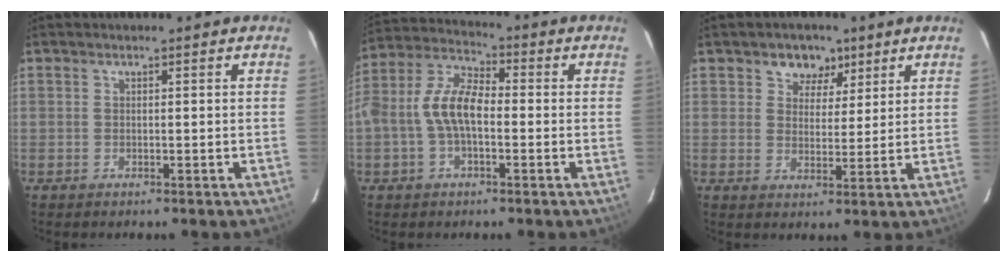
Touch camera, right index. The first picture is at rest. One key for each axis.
{"total": 9.2, "fx": -1.6, "fy": 4.7, "fz": 7.8, "tx": -0.166, "ty": 0.021, "tz": -0.032}
{"total": 5.7, "fx": 3.3, "fy": 4.3, "fz": 1.7, "tx": -0.020, "ty": 0.002, "tz": 0.051}